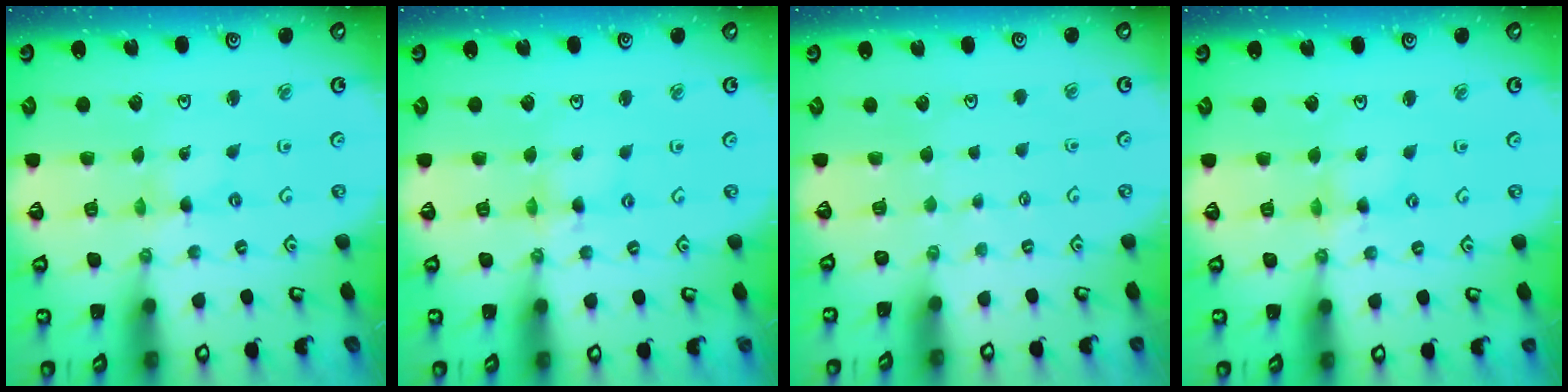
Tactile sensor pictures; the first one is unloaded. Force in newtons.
{"total": 2.8, "press": 2.8, "slide": 0.3}
{"total": 0.6, "press": 0.6, "slide": 0.1}
{"total": 2.9, "press": 2.9, "slide": 0.4}